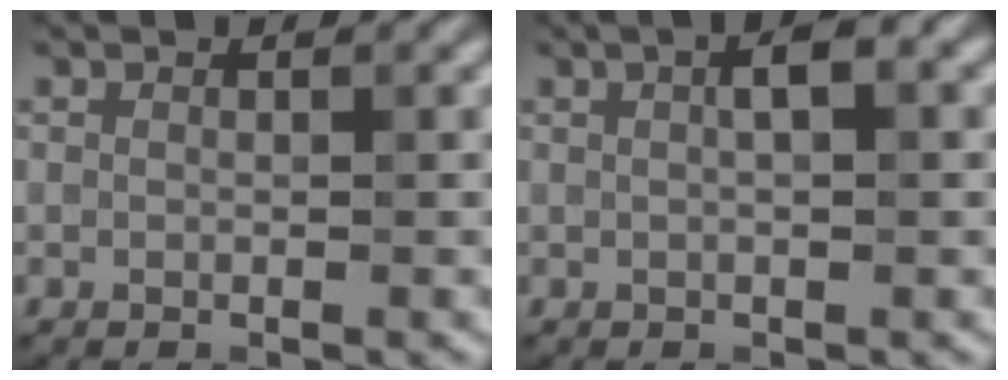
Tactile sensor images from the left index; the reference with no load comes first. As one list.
[{"total": 2.3, "force": [0.5, 0.5, 2.2], "torque": [-0.033, 0.008, 0.007]}]